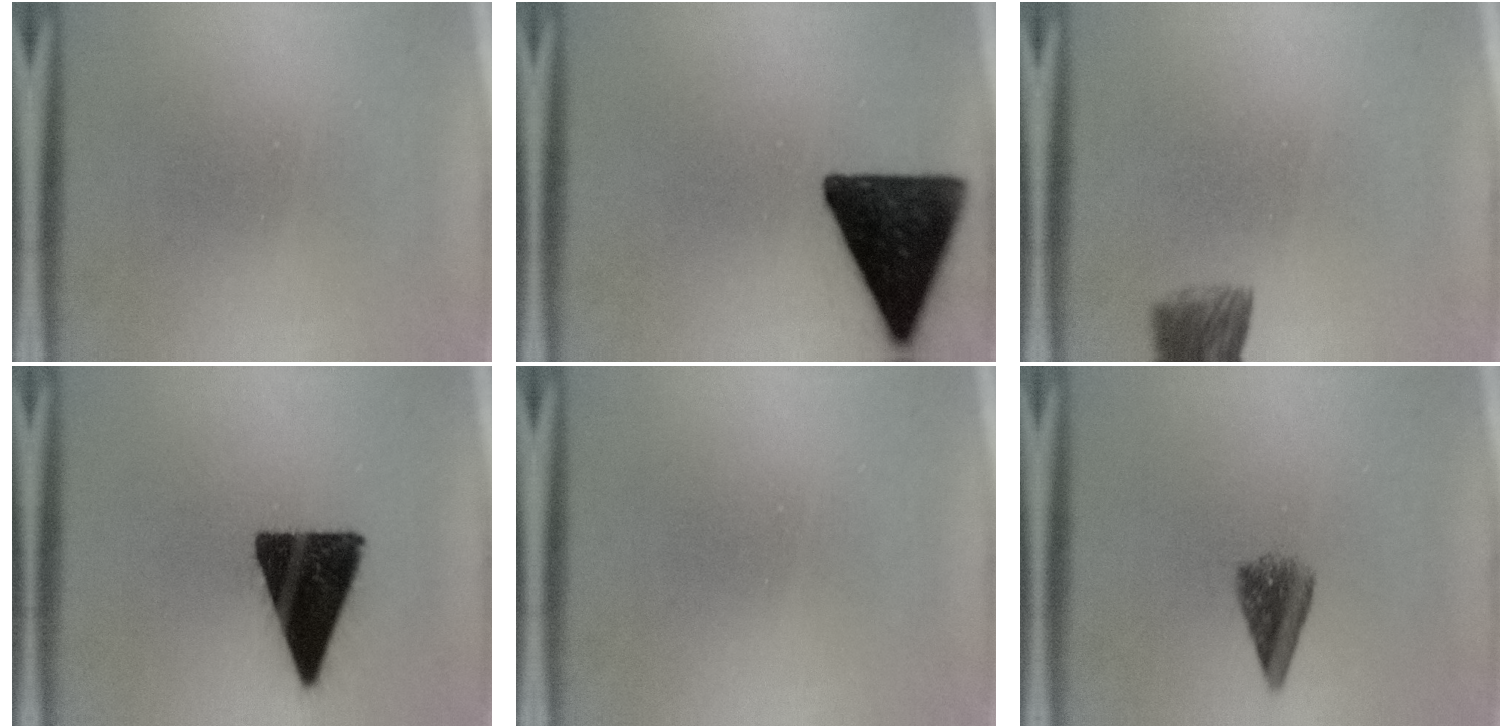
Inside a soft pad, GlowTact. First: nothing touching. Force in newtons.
{"total": 16.3}
{"total": 4.8}
{"total": 16.1}
{"total": 0.0}
{"total": 4.2}